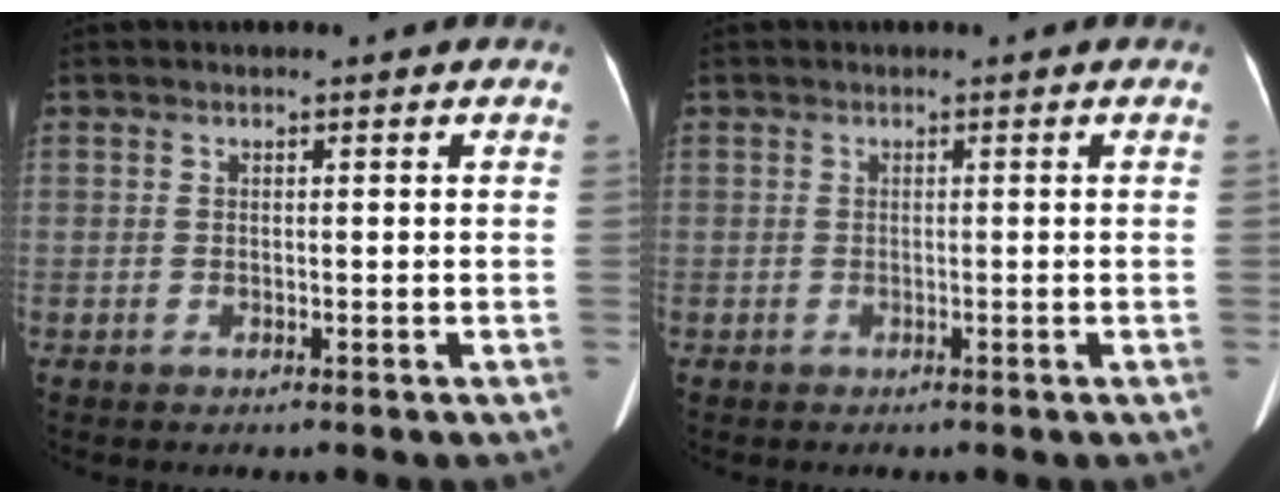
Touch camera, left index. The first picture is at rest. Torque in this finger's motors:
{"motor_torque": [-0.09, -0.10, 0.01, 0.01]}